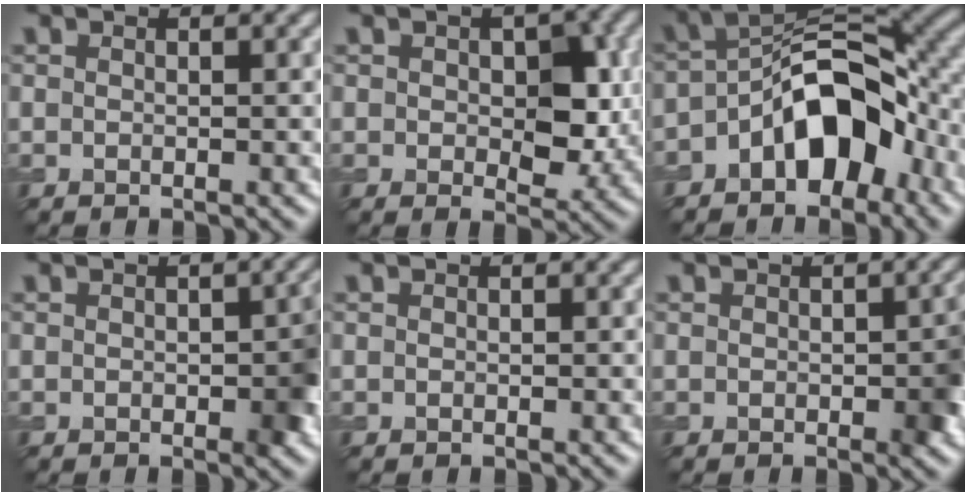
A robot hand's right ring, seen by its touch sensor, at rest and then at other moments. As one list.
[{"total": 5.3, "force": [0.1, 3.1, 4.3], "torque": [-0.060, -0.006, 0.007]}, {"total": 9.3, "force": [-3.8, 4.9, 6.9], "torque": [-0.099, 0.021, -0.081]}, {"total": 3.3, "force": [-0.5, 1.4, 3.0], "torque": [-0.034, -0.001, -0.006]}, {"total": 0.0}, {"total": 2.9, "force": [-0.5, 1.1, 2.6], "torque": [-0.030, -0.002, -0.005]}]